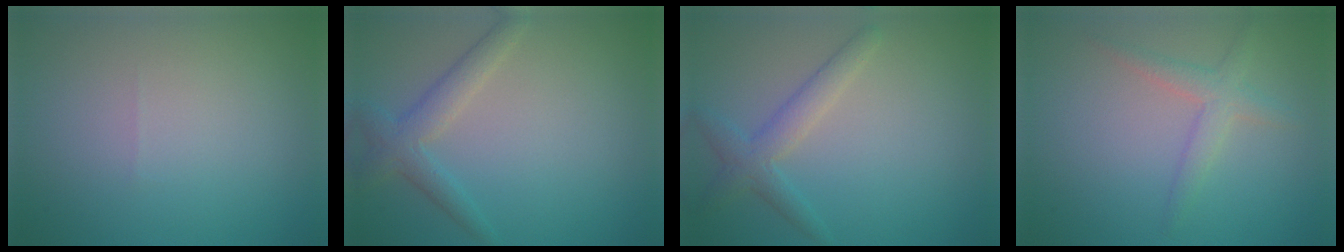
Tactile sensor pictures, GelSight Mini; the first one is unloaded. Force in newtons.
{"total": 2.8, "press": 2.8, "slide": 0.1}
{"total": 2.7, "press": 2.7, "slide": 0.1}
{"total": 2.2, "press": 2.2, "slide": 0.1}